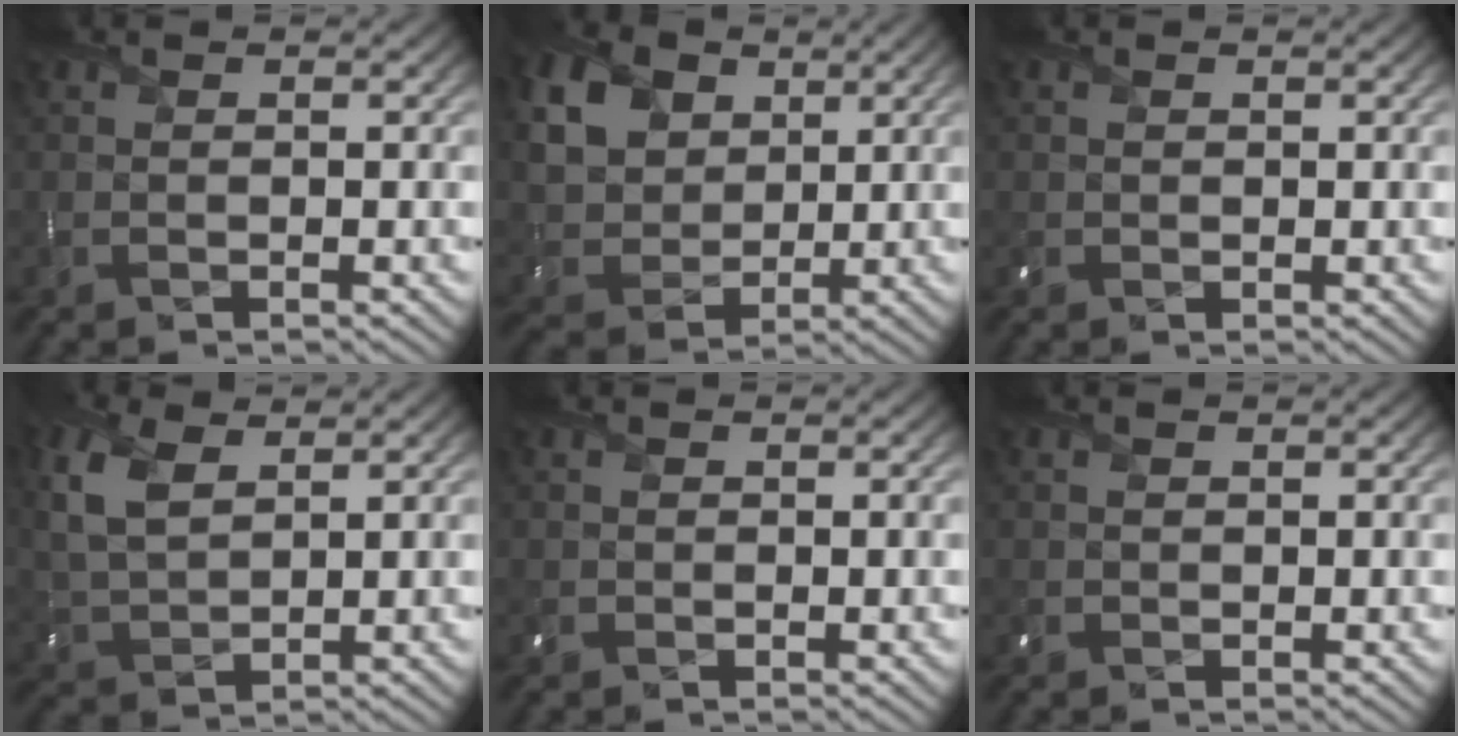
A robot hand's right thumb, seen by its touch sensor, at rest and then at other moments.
{"total": 12.2, "force": [4.9, 9.0, 6.5], "torque": [-0.186, 0.015, 0.103]}
{"total": 0.9, "force": [0.3, 0.7, 0.4], "torque": [-0.014, 0.002, 0.008]}
{"total": 7.5, "force": [3.2, 4.2, 5.3], "torque": [-0.160, 0.014, 0.066]}
{"total": 1.1, "force": [0.2, 0.8, 0.7], "torque": [-0.020, -0.001, 0.005]}
{"total": 0.9, "force": [0.4, 0.7, 0.5], "torque": [-0.014, 0.002, 0.008]}